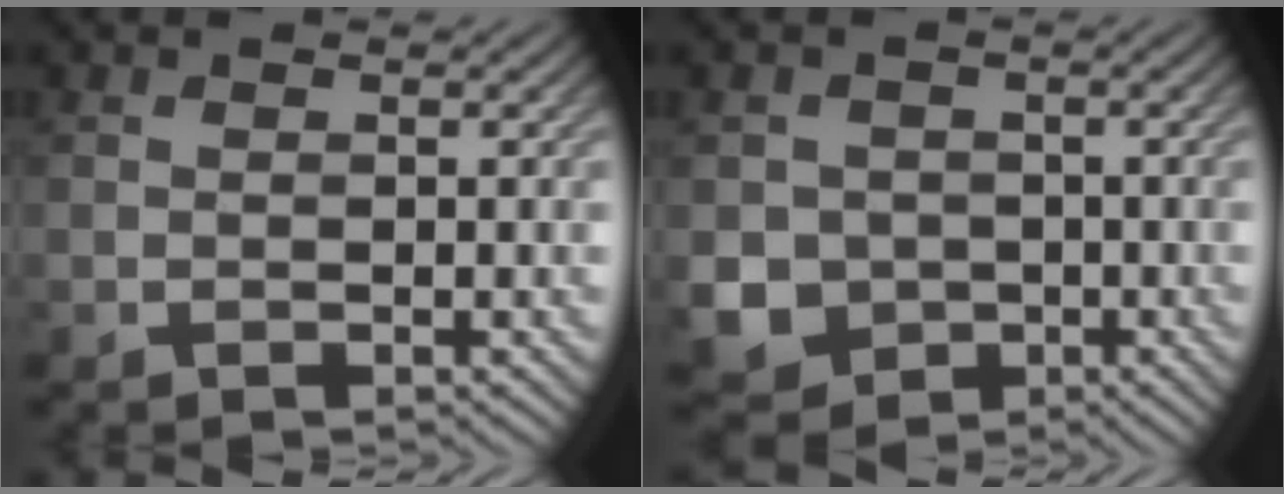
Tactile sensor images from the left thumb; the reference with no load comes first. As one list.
[{"total": 6.0, "force": [-1.6, 5.4, 1.9], "torque": [-0.050, -0.019, -0.045]}]